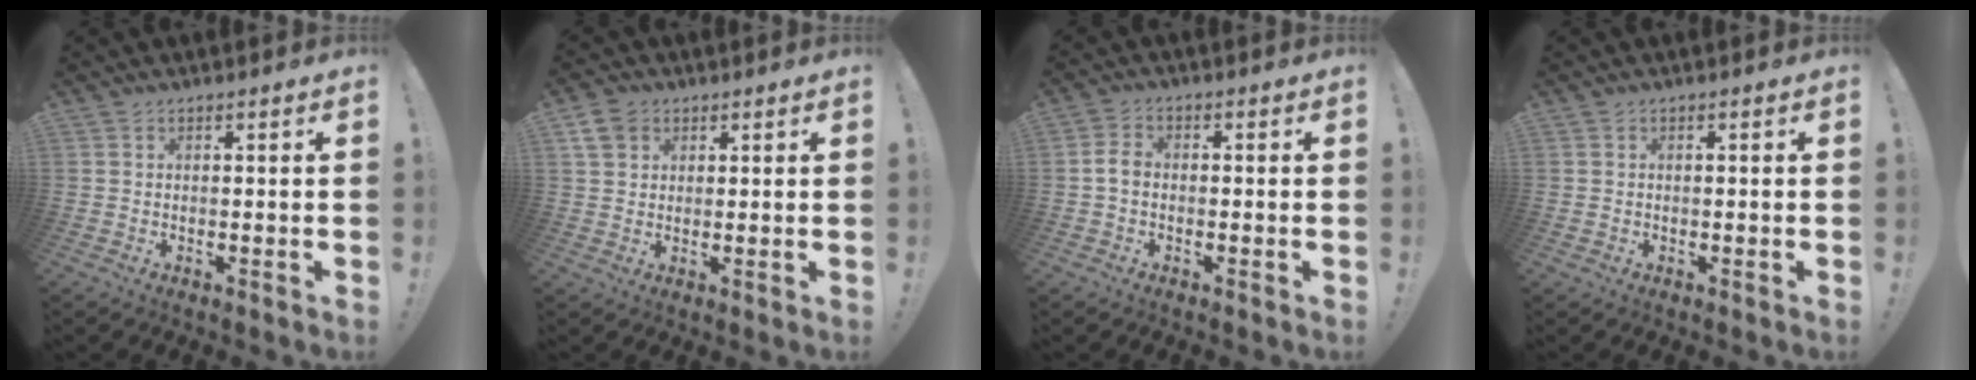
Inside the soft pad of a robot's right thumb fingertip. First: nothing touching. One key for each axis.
{"total": 6.2, "fx": 2.9, "fy": 4.8, "fz": 2.7, "tx": -0.046, "ty": -0.004, "tz": 0.060}
{"total": 3.4, "fx": -0.8, "fy": 2.4, "fz": 2.3, "tx": -0.046, "ty": 0.011, "tz": -0.014}
{"total": 0.7, "fx": -0.4, "fy": 0.6, "fz": 0.0, "tx": -0.008, "ty": 0.005, "tz": -0.005}